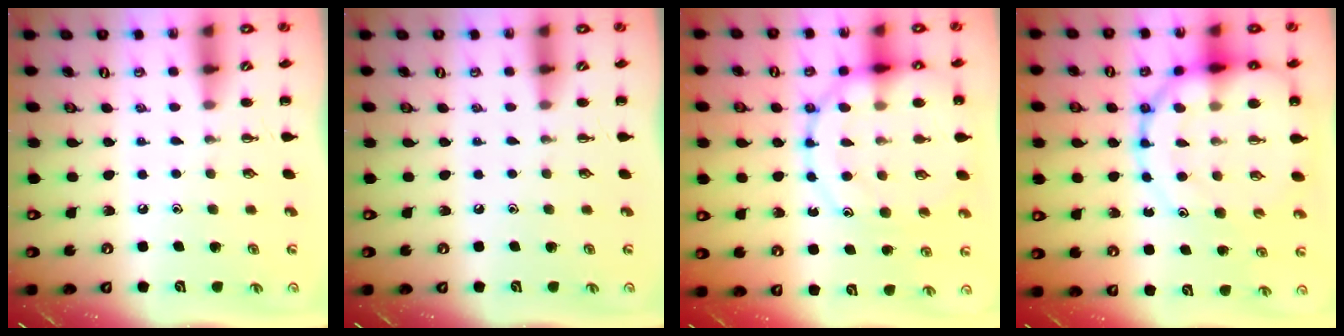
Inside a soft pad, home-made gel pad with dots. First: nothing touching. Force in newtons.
{"total": 0.0}
{"total": 16.9, "press": 16.7, "slide": 2.5}
{"total": 20.2, "press": 19.9, "slide": 3.6}